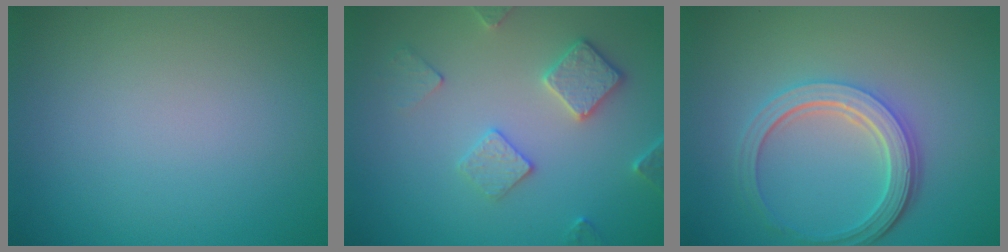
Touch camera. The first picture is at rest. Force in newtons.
{"total": 3.4, "press": 3.1, "slide": 1.3}
{"total": 4.9, "press": 3.7, "slide": 3.2}